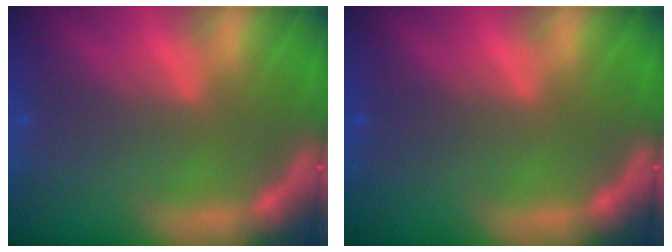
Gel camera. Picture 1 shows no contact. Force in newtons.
{"total": 0.9}